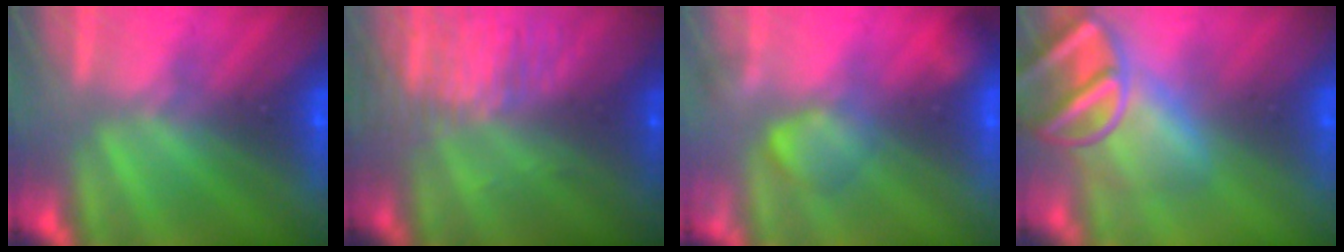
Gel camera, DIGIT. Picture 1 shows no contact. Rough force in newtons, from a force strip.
{"total": 8.9}
{"total": 2.4}
{"total": 6.6}